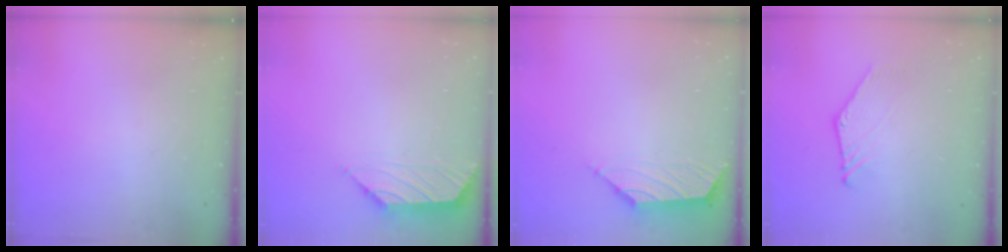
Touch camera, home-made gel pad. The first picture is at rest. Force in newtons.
{"total": 0.9, "press": 0.7, "slide": 0.5}
{"total": 0.8, "press": 0.5, "slide": 0.6}
{"total": 2.2, "press": 2.2, "slide": 0.1}